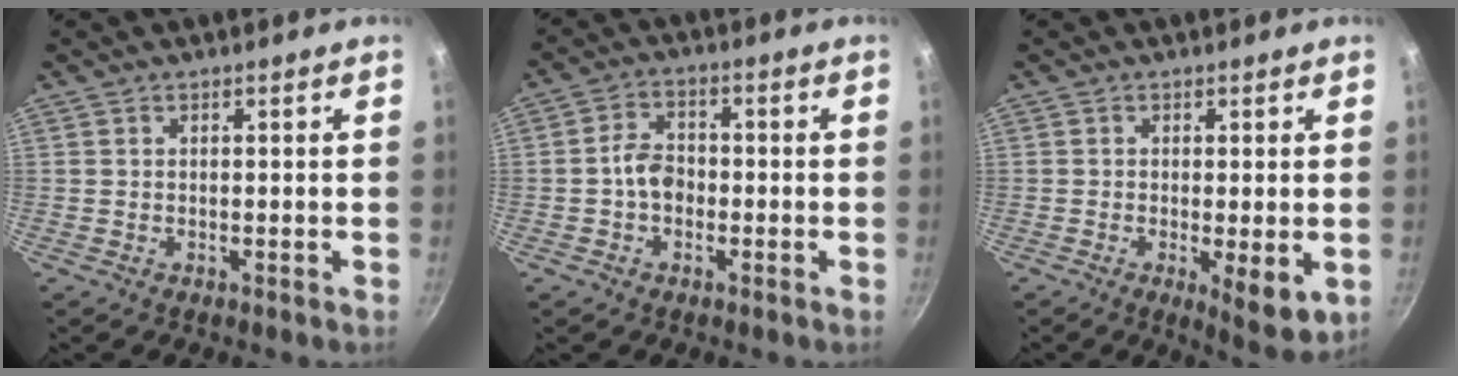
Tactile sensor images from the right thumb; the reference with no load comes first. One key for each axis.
{"total": 5.2, "fx": -1.1, "fy": 3.8, "fz": 3.4, "tx": -0.047, "ty": 0.019, "tz": -0.028}
{"total": 6.9, "fx": -1.6, "fy": 2.1, "fz": 6.4, "tx": -0.096, "ty": -0.020, "tz": -0.022}